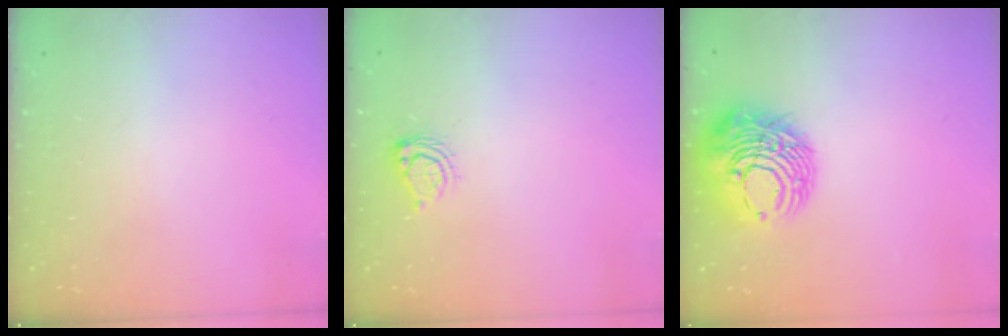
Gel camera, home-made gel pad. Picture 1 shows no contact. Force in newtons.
{"total": 5.6, "press": 5.6, "slide": 0.6}
{"total": 16.2, "press": 16.2, "slide": 1.4}